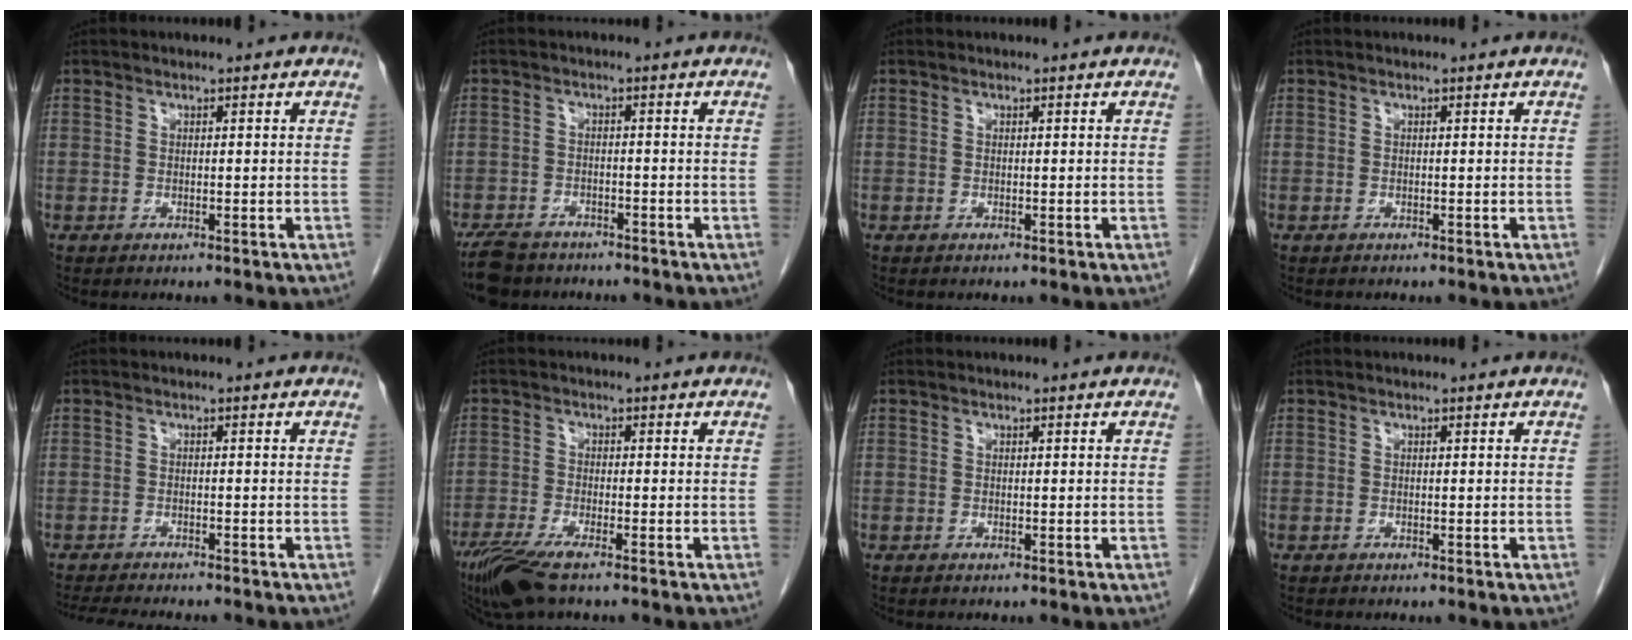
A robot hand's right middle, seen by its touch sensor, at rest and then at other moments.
{"total": 7.0, "force": [-5.9, 3.0, 2.5], "torque": [-0.046, -0.010, -0.097]}
{"total": 0.0}
{"total": 0.0}
{"total": 7.5, "force": [-6.7, 0.8, 3.1], "torque": [-0.048, -0.014, -0.103]}
{"total": 7.1, "force": [-5.0, 1.0, 5.0], "torque": [-0.096, -0.019, -0.092]}
{"total": 0.0}
{"total": 0.0}